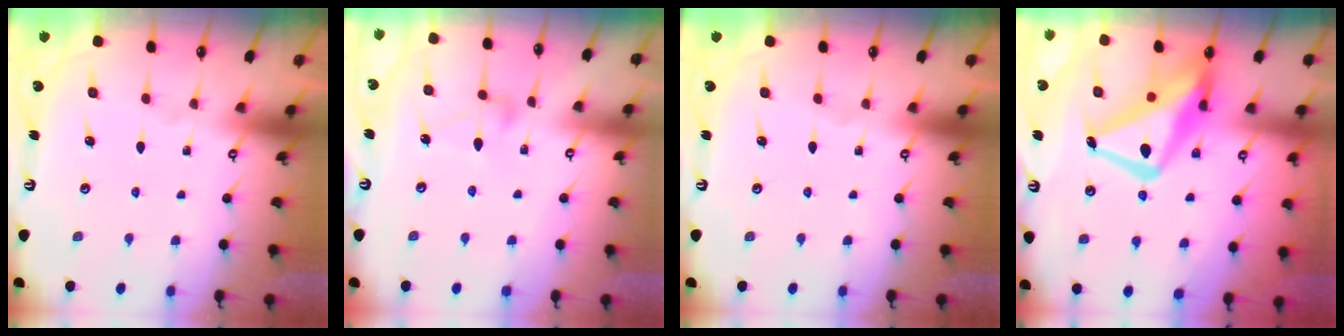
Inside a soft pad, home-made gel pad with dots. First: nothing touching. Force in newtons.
{"total": 9.1, "press": 9.1, "slide": 0.5}
{"total": 0.0}
{"total": 17.2, "press": 17.2, "slide": 1.7}